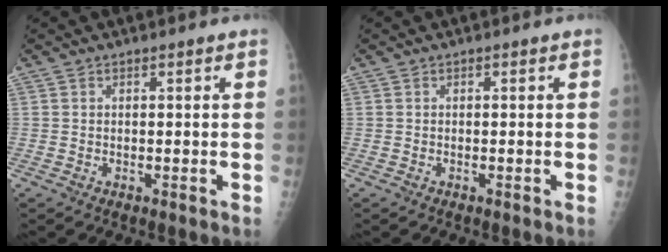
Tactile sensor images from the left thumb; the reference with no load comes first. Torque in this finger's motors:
{"motor_torque": [0.00, 0.00, 0.00, 0.00, 0.00]}